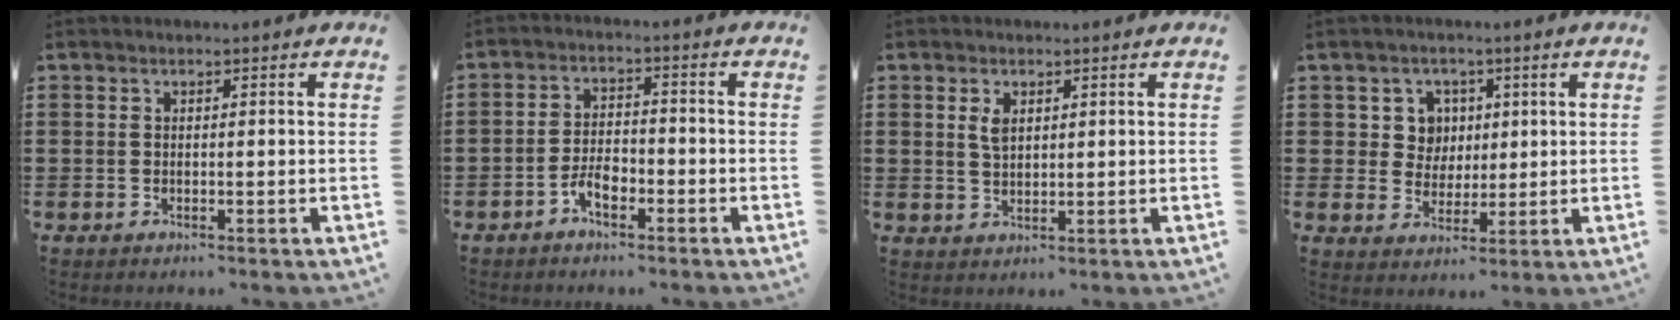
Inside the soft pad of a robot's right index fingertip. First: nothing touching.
{"total": 4.1, "force": [-2.4, 1.8, 2.8], "torque": [-0.063, 0.001, -0.049]}
{"total": 2.4, "force": [1.0, 1.2, 1.8], "torque": [-0.039, 0.003, 0.019]}
{"total": 5.3, "force": [1.5, 4.8, 1.6], "torque": [-0.048, 0.014, 0.024]}